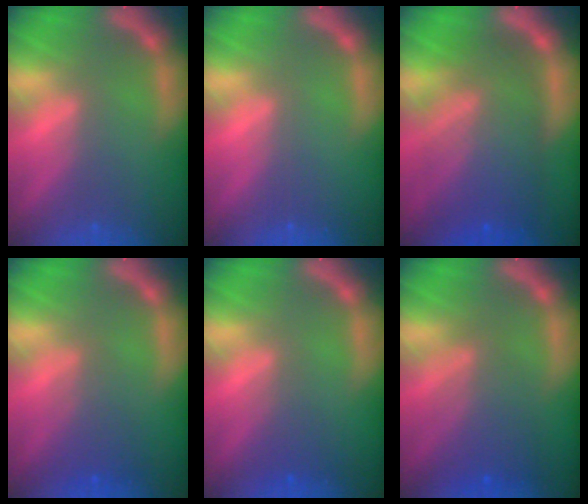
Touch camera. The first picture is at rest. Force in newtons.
{"total": 0.0}
{"total": 10.0}
{"total": 2.9}
{"total": 2.0}
{"total": 5.1}